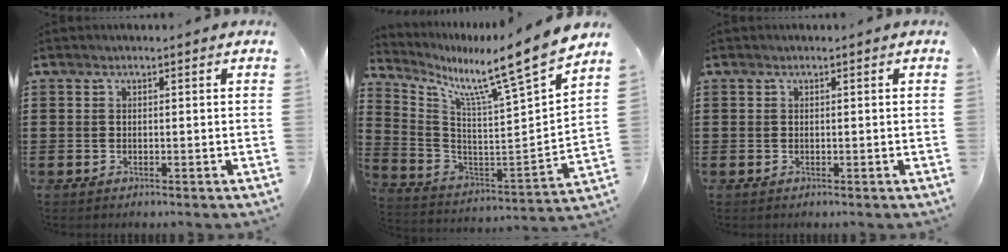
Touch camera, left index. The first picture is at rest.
{"total": 10.8, "force": [9.2, -0.9, 5.5], "torque": [-0.121, -0.088, 0.134]}
{"total": 0.0}